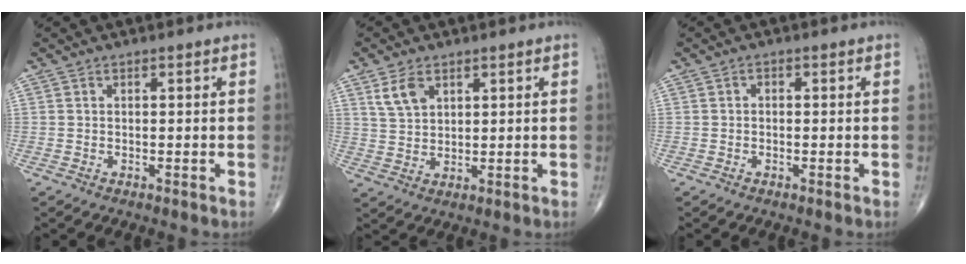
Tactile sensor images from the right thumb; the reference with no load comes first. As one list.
[{"total": 5.1, "force": [2.7, 3.1, 3.0], "torque": [-0.049, -0.009, 0.058]}, {"total": 0.8, "force": [-0.1, 0.6, 0.5], "torque": [-0.001, 0.003, -0.008]}]